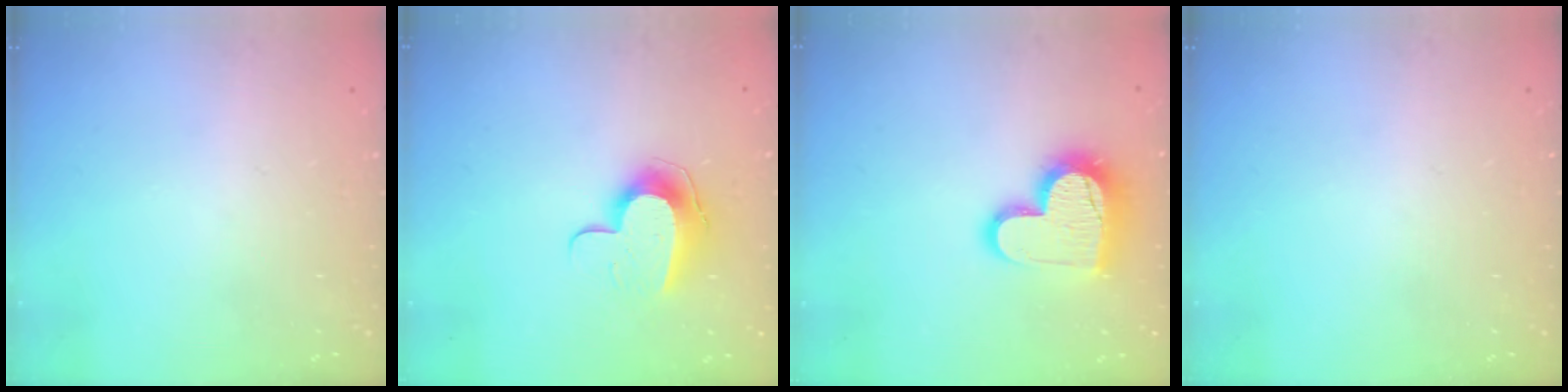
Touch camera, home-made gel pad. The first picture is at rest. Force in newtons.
{"total": 10.6, "press": 10.6, "slide": 0.5}
{"total": 14.8, "press": 14.8, "slide": 0.7}
{"total": 0.0}